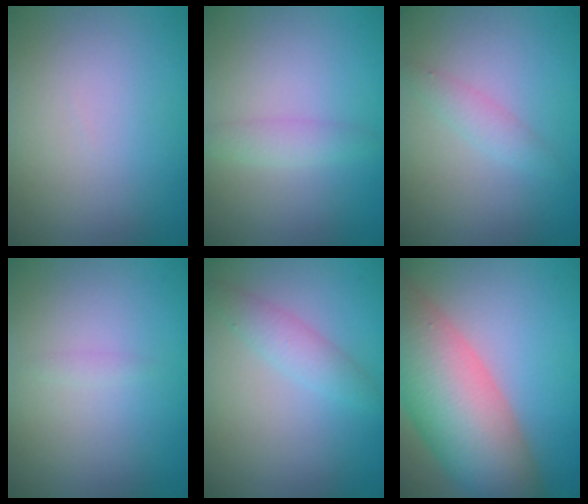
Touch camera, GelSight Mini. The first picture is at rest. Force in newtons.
{"total": 1.5, "press": 1.5, "slide": 0.0}
{"total": 1.6, "press": 1.6, "slide": 0.1}
{"total": 0.6, "press": 0.6, "slide": 0.0}
{"total": 2.1, "press": 2.1, "slide": 0.1}
{"total": 11.5, "press": 11.5, "slide": 0.8}